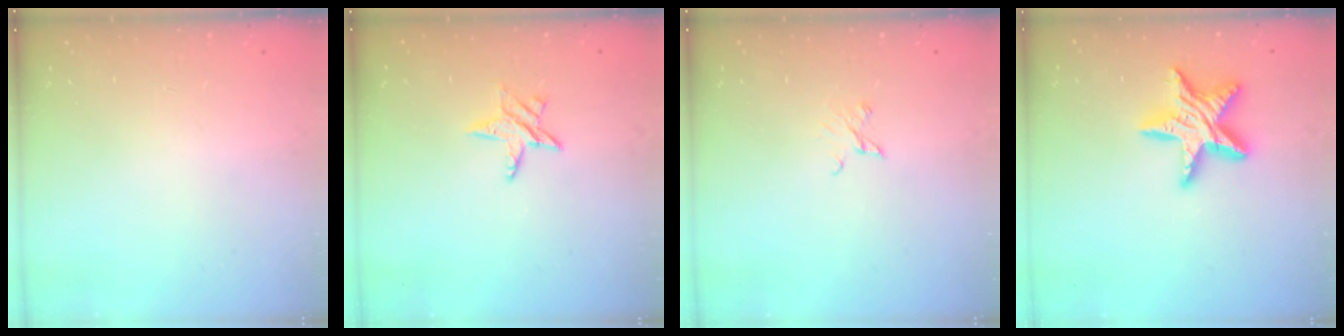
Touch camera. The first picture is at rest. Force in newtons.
{"total": 5.3, "press": 5.2, "slide": 0.6}
{"total": 2.1, "press": 2.1, "slide": 0.3}
{"total": 14.0, "press": 13.9, "slide": 0.7}